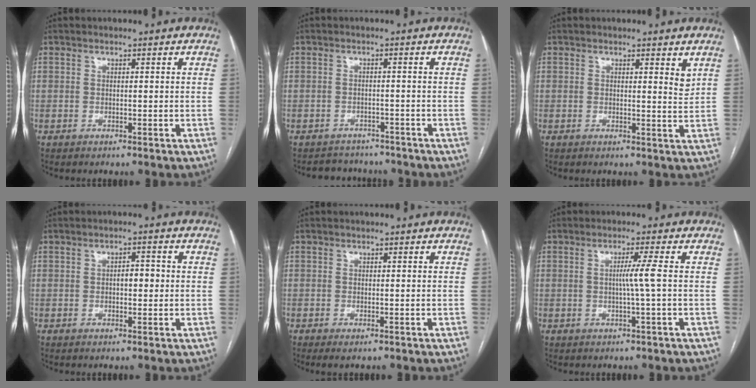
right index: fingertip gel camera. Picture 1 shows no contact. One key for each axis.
{"total": 4.7, "fx": -4.3, "fy": 2.0, "fz": -0.4, "tx": 0.009, "ty": 0.011, "tz": -0.058}
{"total": 2.0, "fx": 1.4, "fy": 0.4, "fz": 1.4, "tx": -0.020, "ty": -0.012, "tz": 0.018}
{"total": 2.4, "fx": -0.1, "fy": 1.1, "fz": 2.1, "tx": -0.030, "ty": 0.008, "tz": -0.002}
{"total": 1.3, "fx": -0.8, "fy": 0.3, "fz": 1.0, "tx": -0.010, "ty": -0.003, "tz": -0.008}
{"total": 2.9, "fx": -0.1, "fy": -1.0, "fz": 2.7, "tx": -0.047, "ty": -0.002, "tz": -0.001}